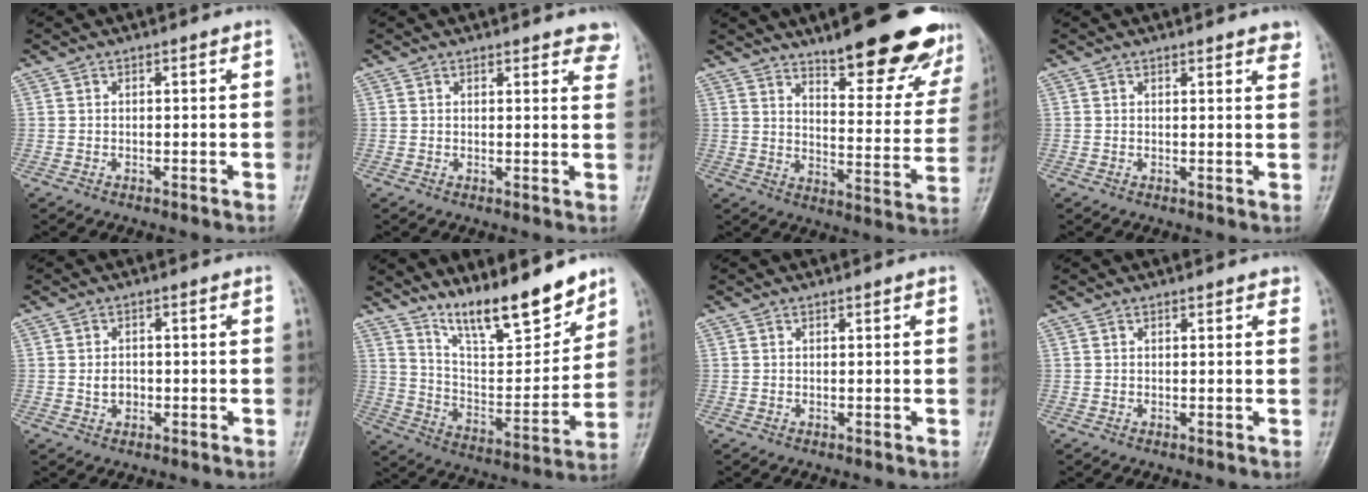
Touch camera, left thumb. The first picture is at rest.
{"total": 5.8, "force": [5.2, 1.7, 2.1], "torque": [0.005, -0.022, 0.043]}
{"total": 22.2, "force": [16.3, 6.2, 13.8], "torque": [-0.136, -0.094, 0.217]}
{"total": 3.9, "force": [3.2, 1.0, 2.1], "torque": [-0.011, -0.010, 0.032]}
{"total": 2.3, "force": [-0.2, 1.8, 1.3], "torque": [-0.016, 0.002, -0.002]}
{"total": 16.8, "force": [13.3, 4.1, 9.5], "torque": [-0.115, -0.086, 0.233]}
{"total": 0.7, "force": [0.5, 0.2, 0.4], "torque": [-0.006, -0.002, 0.005]}
{"total": 1.7, "force": [1.3, 0.7, 0.9], "torque": [-0.002, -0.001, 0.012]}